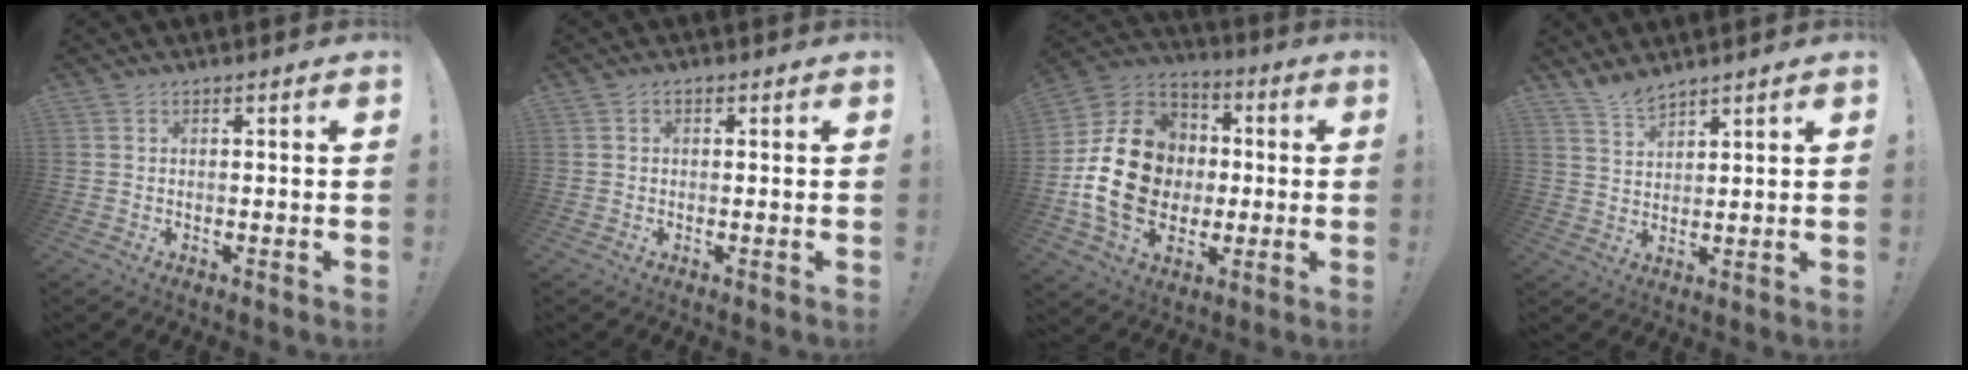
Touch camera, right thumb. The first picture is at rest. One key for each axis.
{"total": 1.0, "fx": 0.0, "fy": 0.8, "fz": 0.6, "tx": -0.009, "ty": 0.002, "tz": 0.000}
{"total": 21.5, "fx": -1.2, "fy": 17.3, "fz": 12.7, "tx": -0.205, "ty": 0.023, "tz": 0.000}
{"total": 5.2, "fx": 4.8, "fy": 1.1, "fz": 1.5, "tx": -0.025, "ty": -0.033, "tz": 0.088}